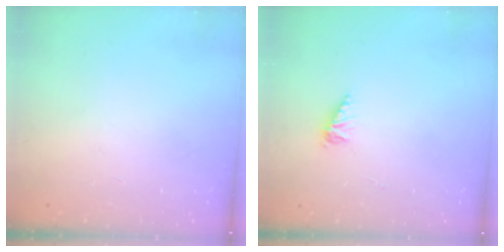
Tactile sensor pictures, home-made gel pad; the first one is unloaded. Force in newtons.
{"total": 2.4, "press": 2.4, "slide": 0.3}